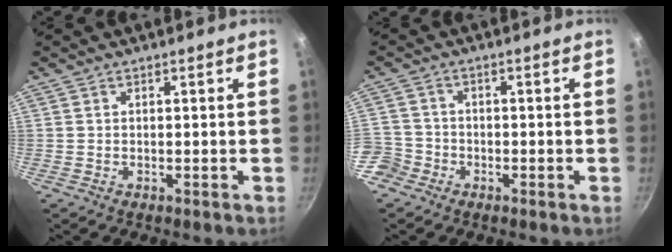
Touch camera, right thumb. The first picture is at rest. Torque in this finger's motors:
{"motor_torque": [2.40, 2.22, 2.12, -0.52, 0.38]}